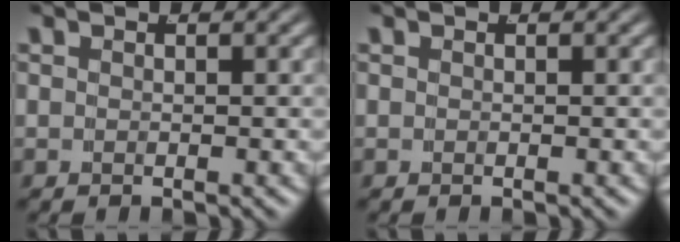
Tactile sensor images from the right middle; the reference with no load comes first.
{"total": 0.0}